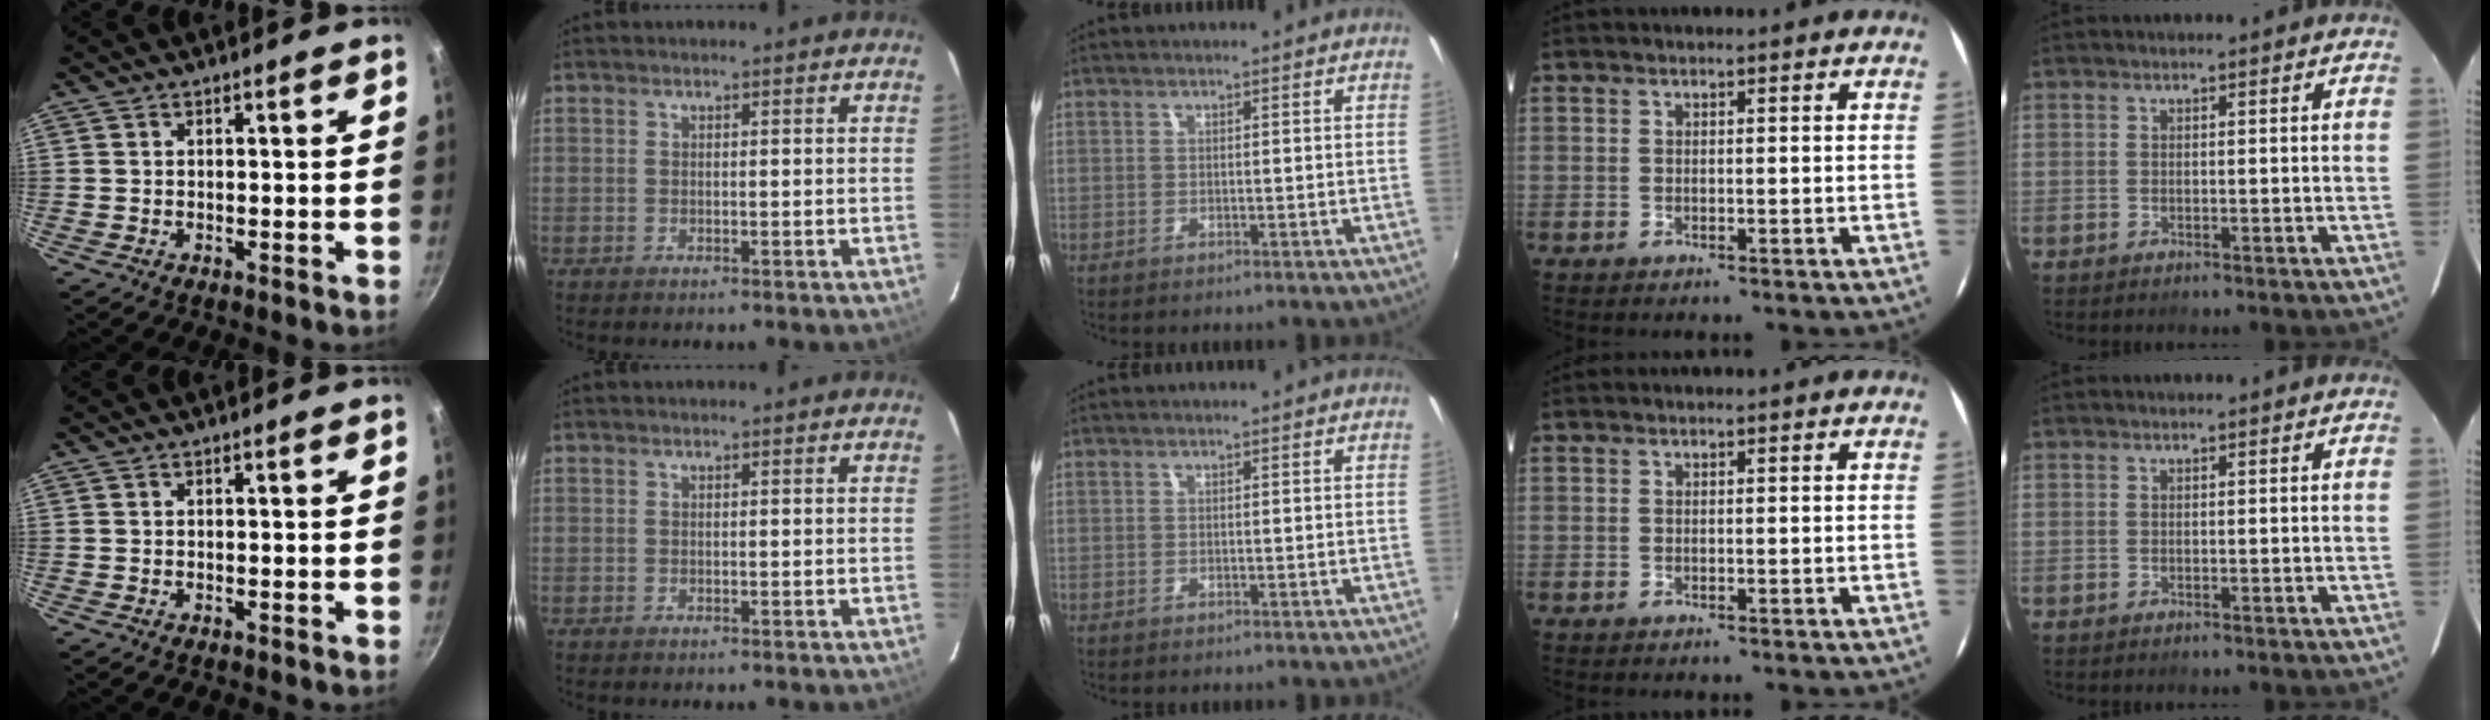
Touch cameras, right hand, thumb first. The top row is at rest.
{}